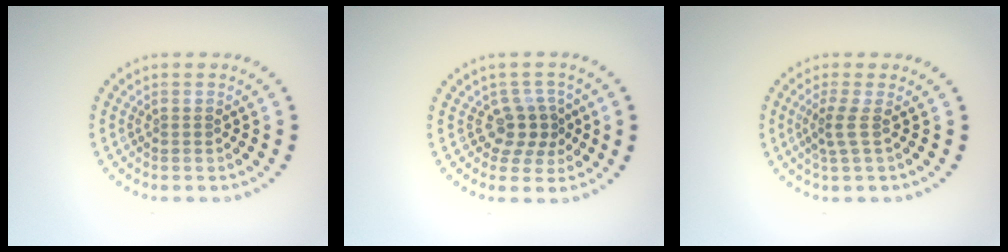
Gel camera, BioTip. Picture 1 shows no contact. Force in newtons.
{"total": 2.8, "press": 2.0, "slide": 1.9}
{"total": 2.0, "press": 1.3, "slide": 1.4}